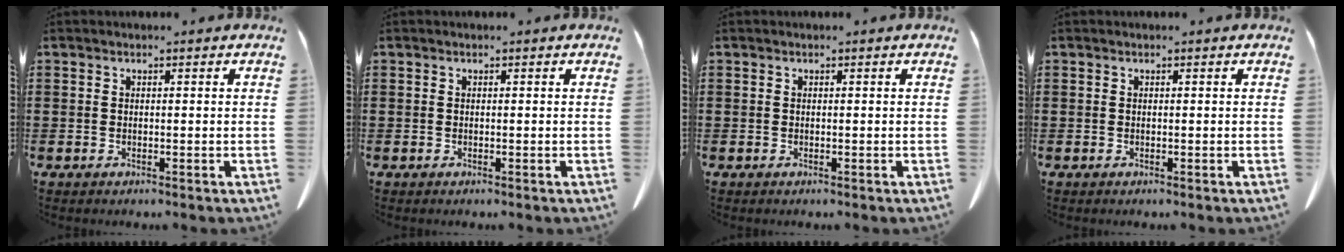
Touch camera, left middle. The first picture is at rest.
{"total": 0.0}
{"total": 0.0}
{"total": 0.0}